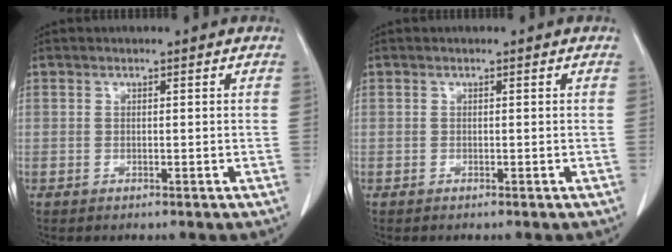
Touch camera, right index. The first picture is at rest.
{"total": 0.0}